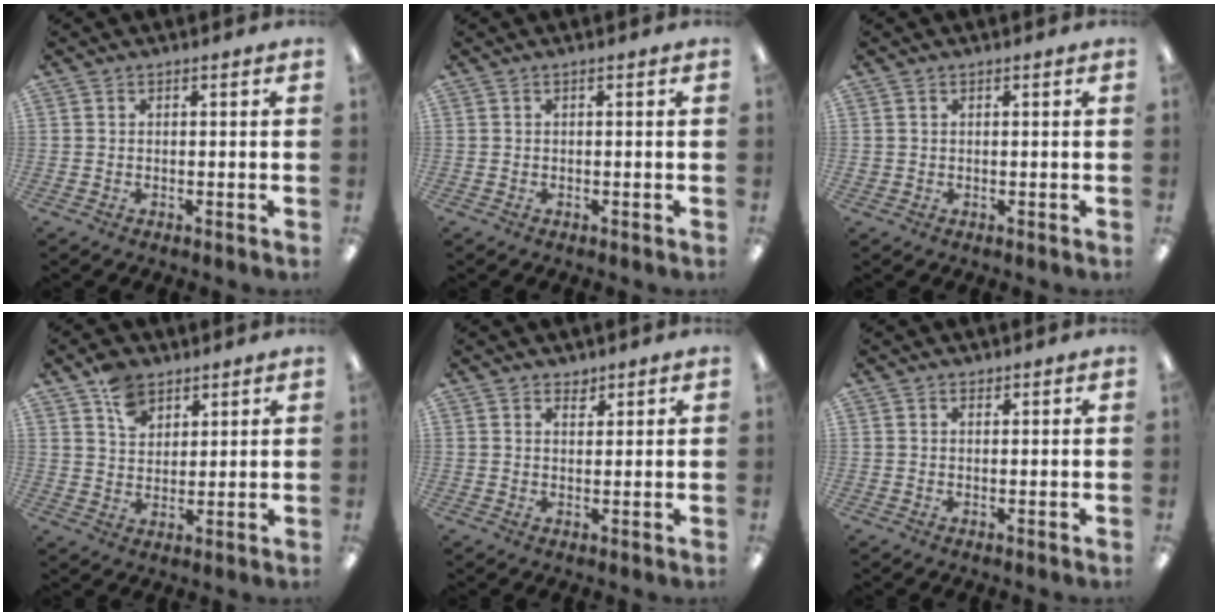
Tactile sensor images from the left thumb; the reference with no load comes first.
{"total": 0.0}
{"total": 0.9, "force": [0.4, 0.8, 0.1], "torque": [-0.002, 0.004, 0.007]}
{"total": 7.7, "force": [5.2, 5.0, 2.7], "torque": [-0.049, -0.014, 0.096]}
{"total": 2.3, "force": [2.0, 1.2, 0.2], "torque": [0.010, -0.014, 0.035]}
{"total": 1.1, "force": [0.9, 0.6, 0.1], "torque": [0.006, -0.003, 0.015]}